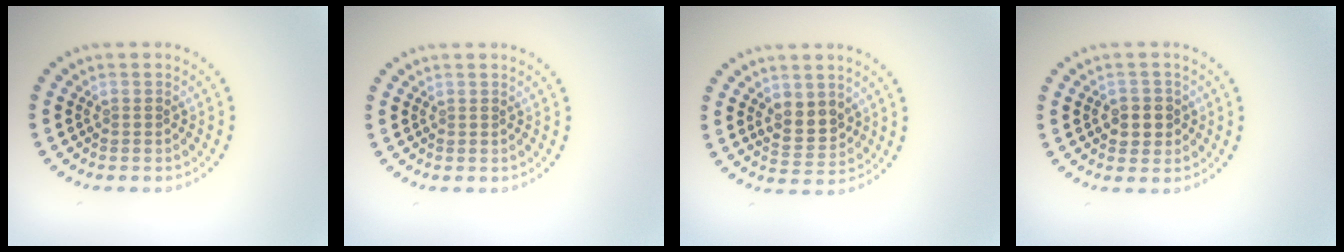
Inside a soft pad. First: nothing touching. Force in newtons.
{"total": 0.0}
{"total": 2.7, "press": 2.6, "slide": 0.8}
{"total": 2.3, "press": 2.2, "slide": 0.6}